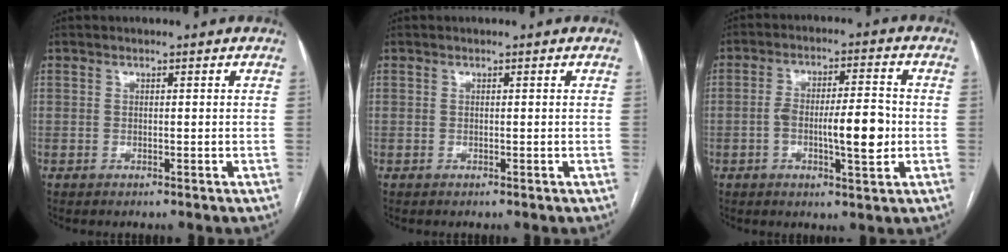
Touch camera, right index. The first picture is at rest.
{"total": 0.0}
{"total": 9.1, "force": [-1.5, 2.0, 8.7], "torque": [-0.146, 0.011, -0.023]}